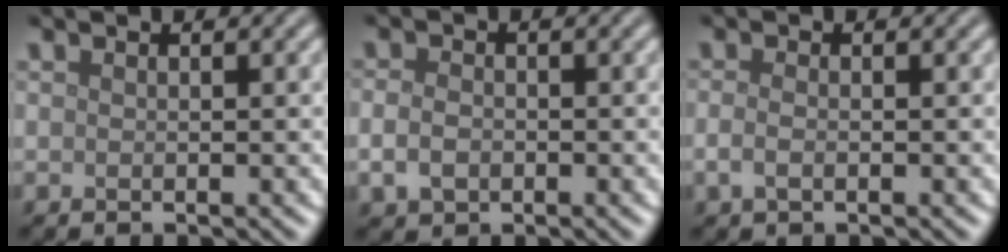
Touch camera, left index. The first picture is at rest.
{"total": 2.2, "force": [-0.6, 1.6, 1.3], "torque": [-0.027, -0.003, -0.016]}
{"total": 1.3, "force": [-0.4, 0.6, 1.1], "torque": [-0.027, -0.002, -0.012]}